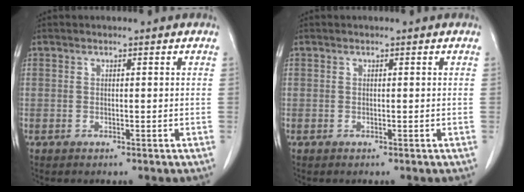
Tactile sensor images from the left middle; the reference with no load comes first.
{"total": 0.0}